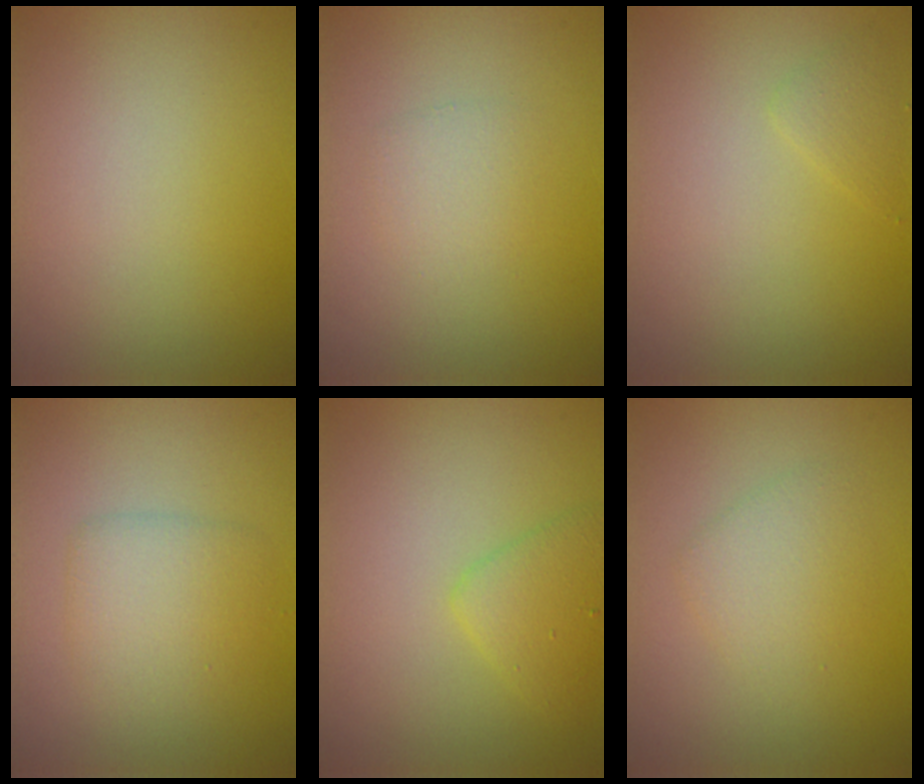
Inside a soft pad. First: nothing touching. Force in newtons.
{"total": 1.4, "press": 1.4, "slide": 0.1}
{"total": 1.0, "press": 1.0, "slide": 0.1}
{"total": 2.7, "press": 2.7, "slide": 0.1}
{"total": 2.3, "press": 2.3, "slide": 0.0}
{"total": 2.2, "press": 2.2, "slide": 0.1}